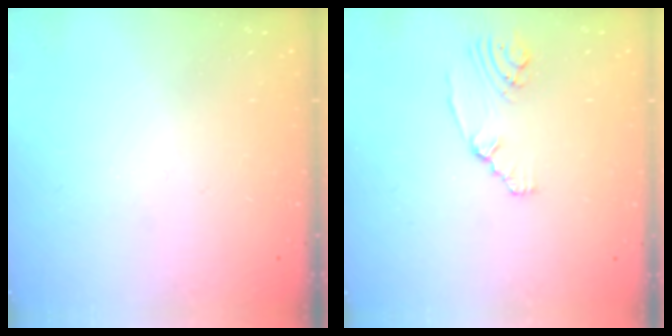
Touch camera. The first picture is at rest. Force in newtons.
{"total": 2.2, "press": 2.1, "slide": 0.6}